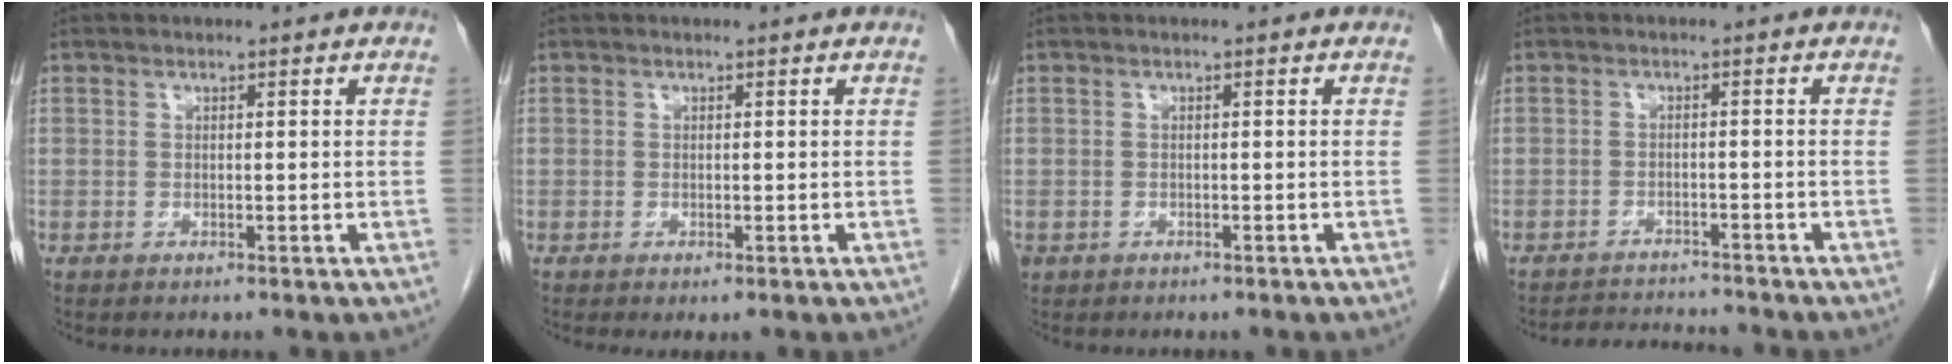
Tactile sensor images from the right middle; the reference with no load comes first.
{"total": 0.7, "force": [-0.3, 0.3, 0.5], "torque": [-0.010, -0.003, -0.002]}
{"total": 1.2, "force": [-0.7, 0.9, 0.3], "torque": [-0.012, 0.003, -0.005]}
{"total": 5.1, "force": [-5.1, 0.1, 0.4], "torque": [-0.008, -0.006, -0.081]}